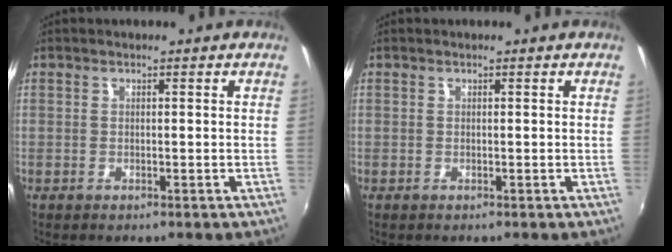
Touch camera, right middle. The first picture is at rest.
{"total": 0.0}